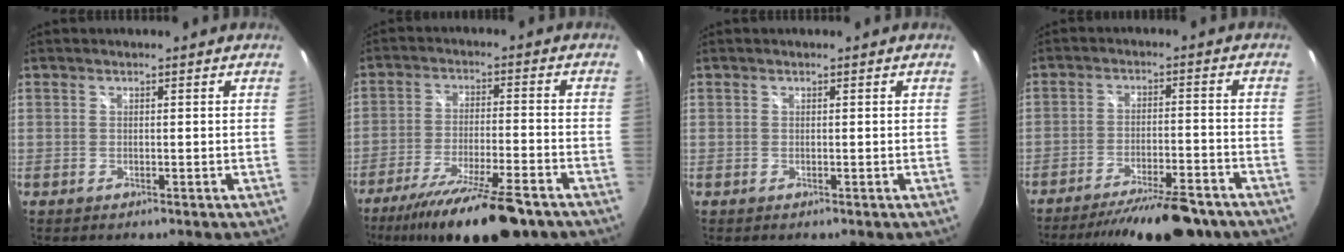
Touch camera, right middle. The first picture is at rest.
{"total": 17.6, "force": [-13.4, 3.3, 10.9], "torque": [-0.208, -0.038, -0.215]}
{"total": 0.0}
{"total": 15.8, "force": [-13.2, 3.6, 7.9], "torque": [-0.142, -0.018, -0.189]}